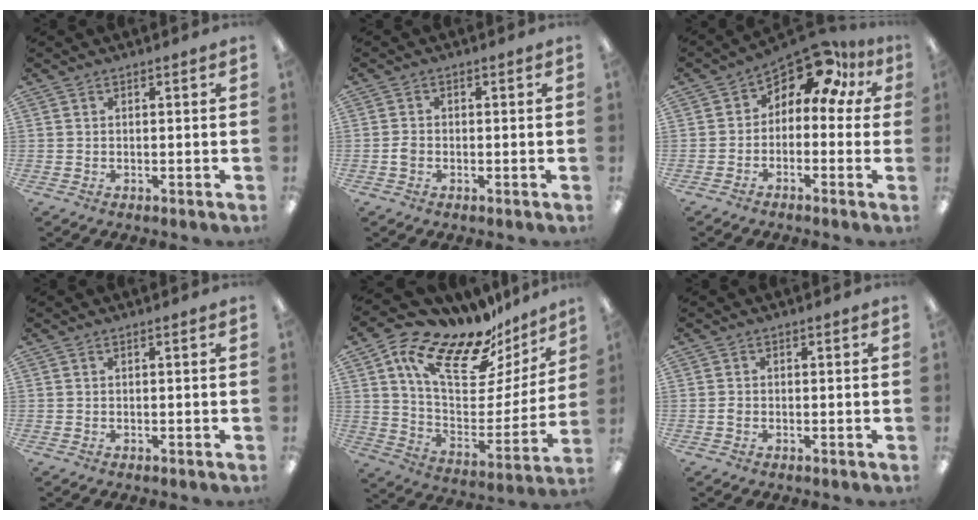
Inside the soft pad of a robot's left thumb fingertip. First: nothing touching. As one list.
[{"total": 2.0, "force": [-0.6, 1.6, 1.1], "torque": [-0.020, 0.004, -0.012]}, {"total": 9.5, "force": [6.2, 4.3, 5.9], "torque": [-0.092, -0.045, 0.107]}, {"total": 0.0}, {"total": 19.5, "force": [14.2, 8.2, 10.6], "torque": [-0.172, -0.104, 0.241]}, {"total": 1.0, "force": [-0.3, 0.9, 0.4], "torque": [-0.008, 0.005, -0.007]}]